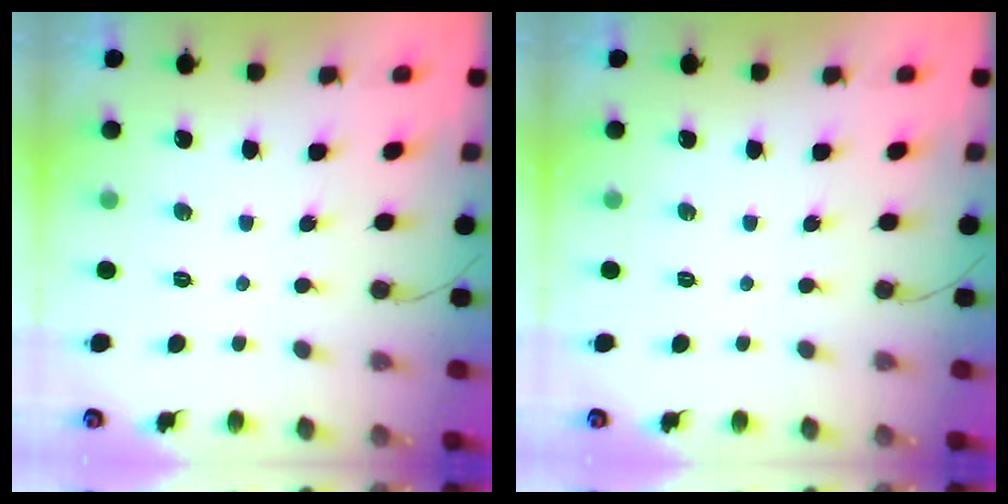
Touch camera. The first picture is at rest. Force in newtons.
{"total": 0.0}